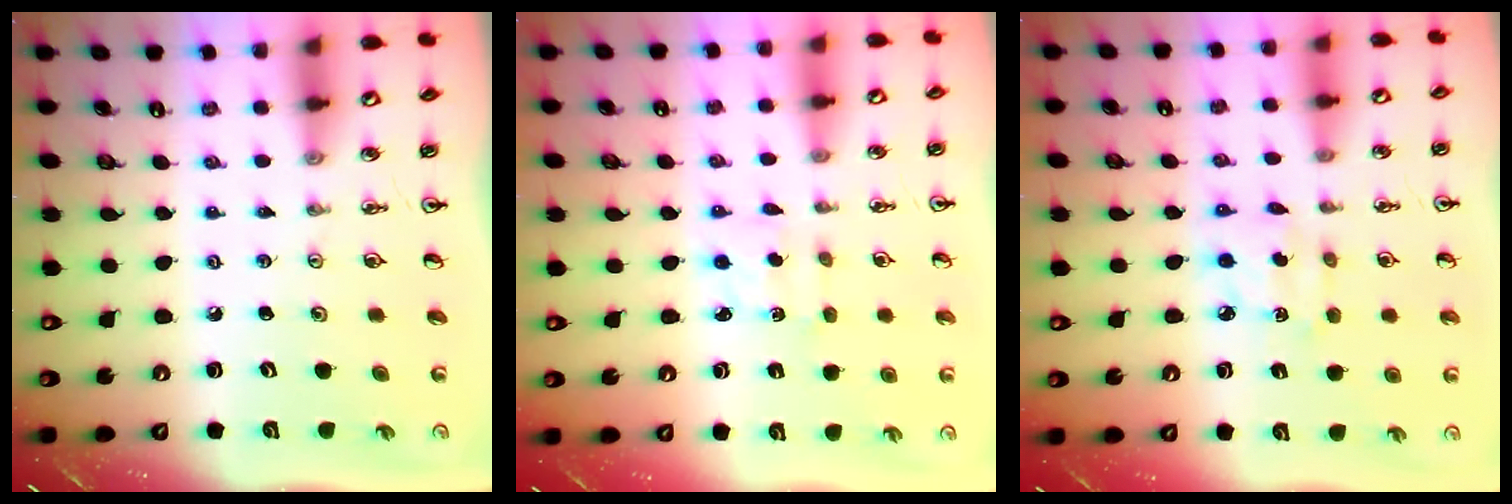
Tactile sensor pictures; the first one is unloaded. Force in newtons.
{"total": 1.8, "press": 1.7, "slide": 0.7}
{"total": 3.9, "press": 3.9, "slide": 0.1}